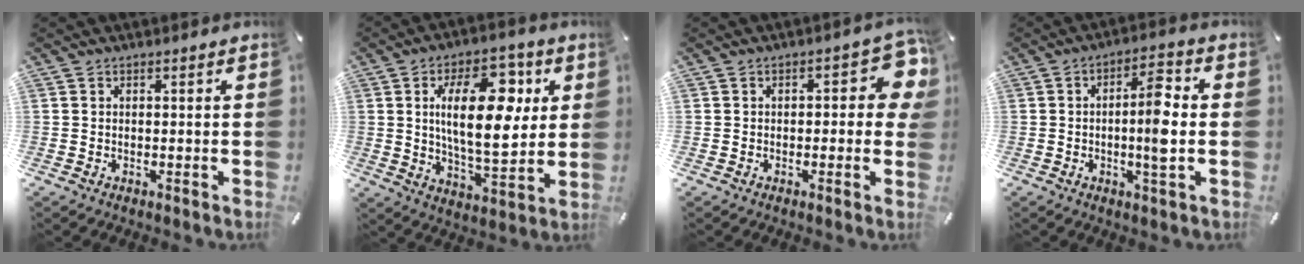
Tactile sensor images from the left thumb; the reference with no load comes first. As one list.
[{"total": 18.8, "force": [4.9, 9.4, 15.5], "torque": [-0.244, 0.001, 0.076]}, {"total": 7.6, "force": [0.9, 3.6, 6.6], "torque": [-0.081, 0.000, 0.012]}, {"total": 9.0, "force": [-0.4, 2.1, 8.7], "torque": [-0.135, 0.000, -0.015]}]